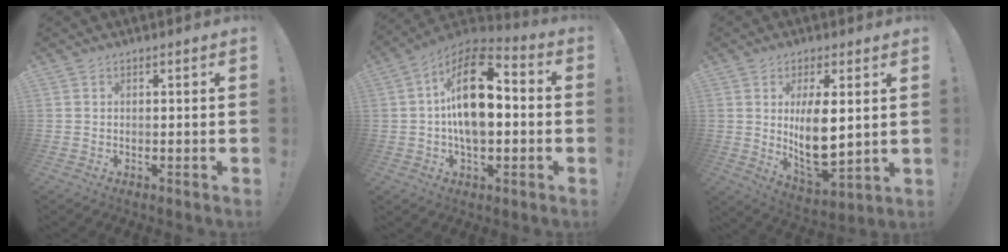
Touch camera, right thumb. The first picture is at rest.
{"total": 19.0, "force": [0.4, 11.0, 15.5], "torque": [-0.247, 0.012, 0.003]}
{"total": 12.6, "force": [2.4, 5.8, 10.9], "torque": [-0.185, -0.036, 0.042]}